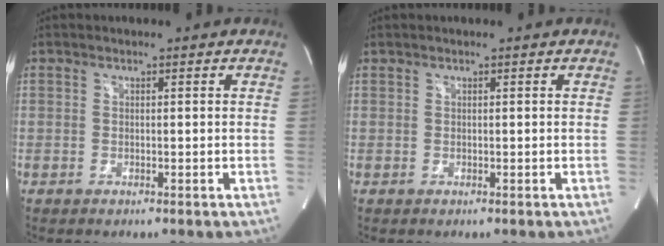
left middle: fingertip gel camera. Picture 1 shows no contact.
{"total": 0.0}